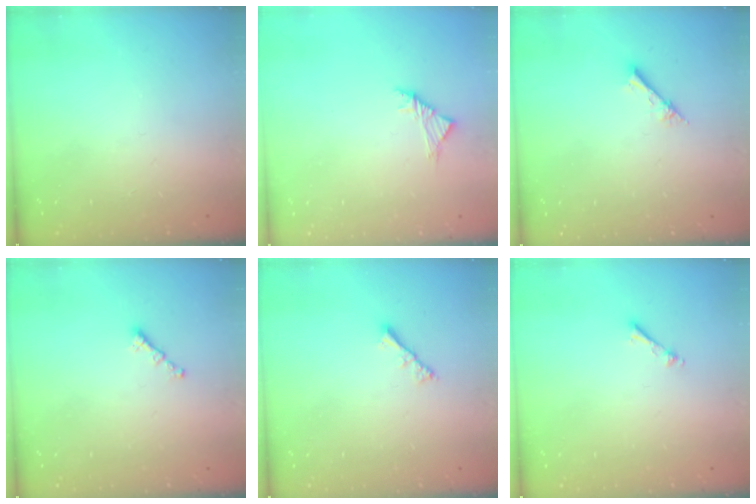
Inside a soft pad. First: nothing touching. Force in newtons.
{"total": 2.8, "press": 2.6, "slide": 0.8}
{"total": 2.1, "press": 2.1, "slide": 0.2}
{"total": 0.7, "press": 0.6, "slide": 0.4}
{"total": 2.5, "press": 2.4, "slide": 0.5}
{"total": 1.0, "press": 1.0, "slide": 0.2}